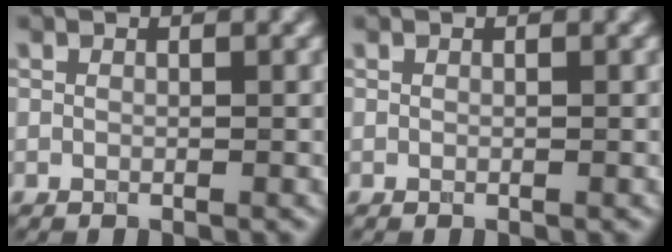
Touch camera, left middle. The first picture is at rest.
{"total": 0.0}